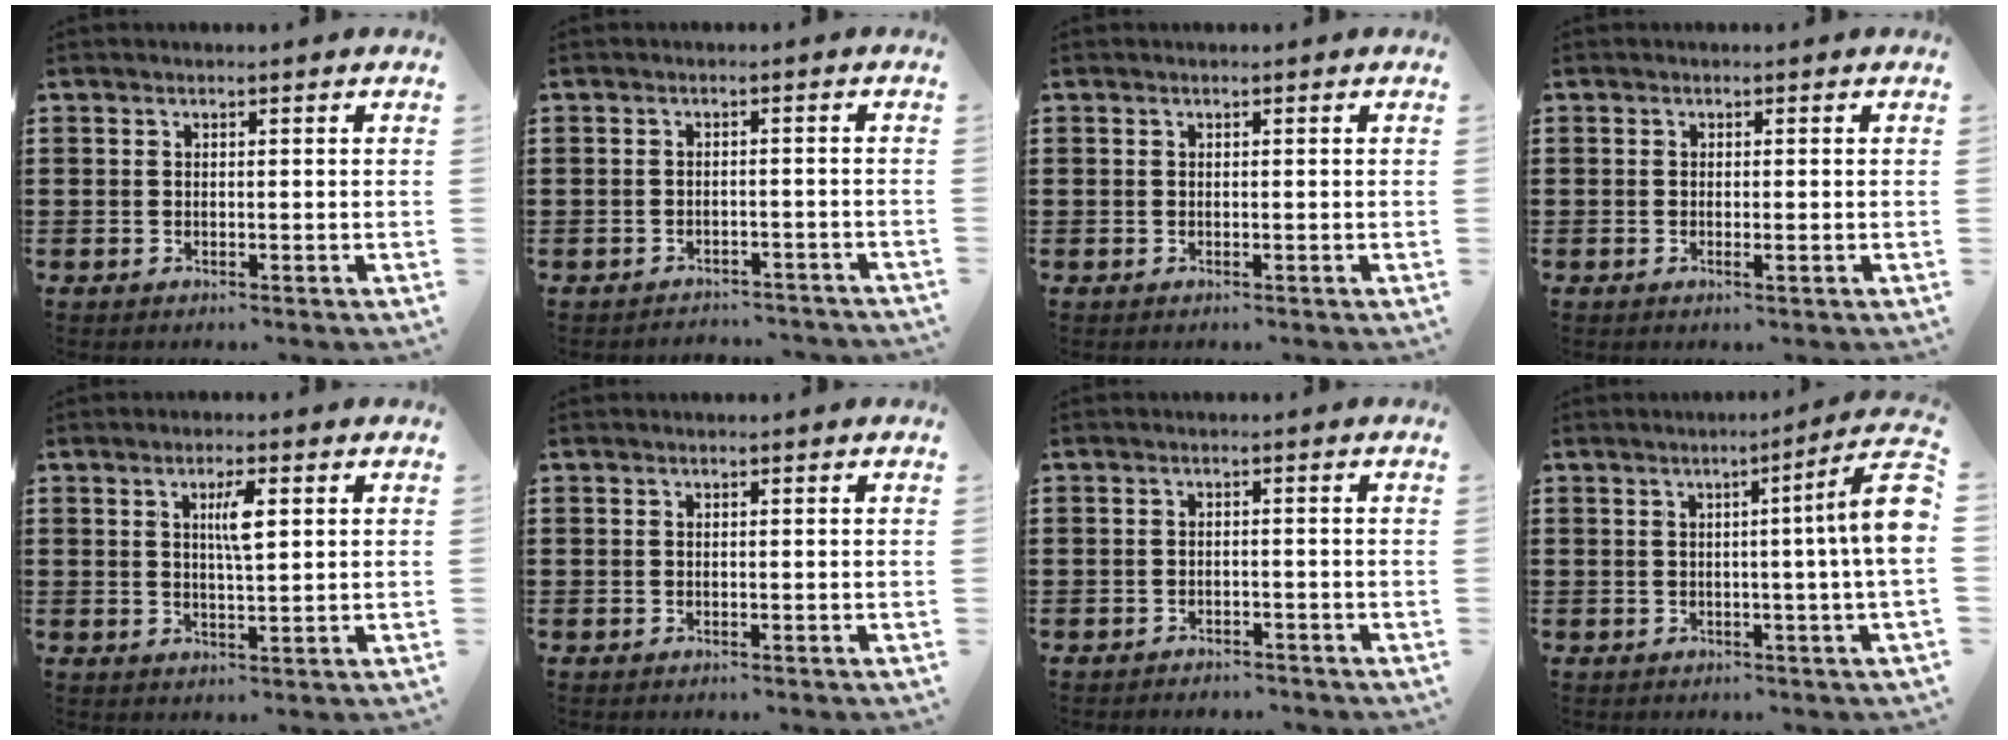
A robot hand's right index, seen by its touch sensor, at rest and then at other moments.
{"total": 2.0, "force": [-2.0, 0.2, 0.0], "torque": [-0.007, 0.000, -0.043]}
{"total": 0.0}
{"total": 0.9, "force": [-0.1, 0.0, 0.9], "torque": [-0.015, -0.006, -0.001]}
{"total": 4.1, "force": [1.2, 0.9, 3.8], "torque": [-0.070, 0.006, 0.015]}
{"total": 0.0}
{"total": 1.5, "force": [-1.5, 0.2, 0.0], "torque": [-0.006, 0.001, -0.032]}
{"total": 8.2, "force": [0.9, -0.3, 8.1], "torque": [-0.120, -0.016, 0.009]}